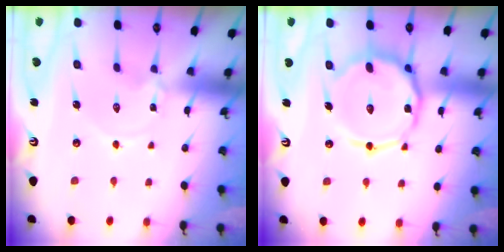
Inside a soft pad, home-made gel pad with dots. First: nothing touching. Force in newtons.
{"total": 15.6, "press": 15.6, "slide": 1.1}